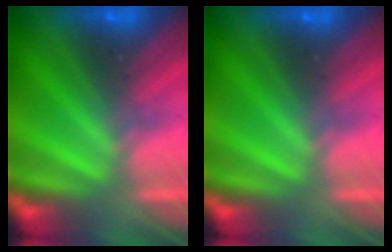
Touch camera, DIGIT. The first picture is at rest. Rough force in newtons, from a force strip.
{"total": 0.0}